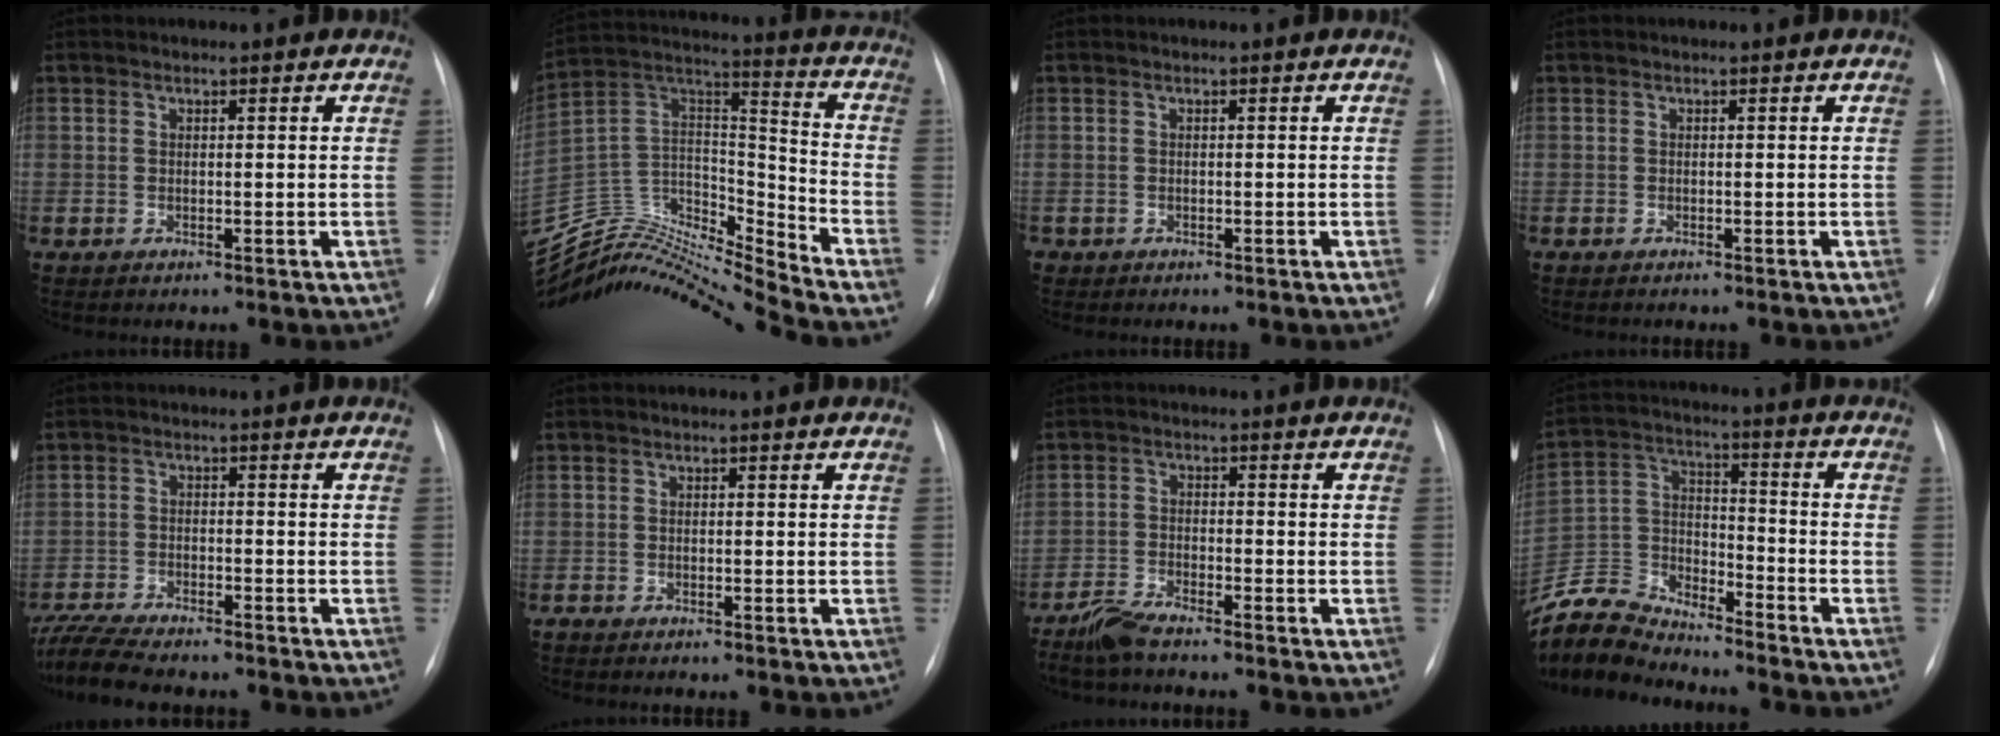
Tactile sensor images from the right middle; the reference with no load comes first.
{"total": 23.8, "force": [-23.0, 0.4, 6.3], "torque": [-0.132, 0.028, -0.395]}
{"total": 0.5, "force": [-0.3, 0.4, 0.0], "torque": [-0.003, 0.003, -0.006]}
{"total": 0.0}
{"total": 11.1, "force": [-9.8, 1.8, 4.8], "torque": [-0.089, -0.012, -0.159]}
{"total": 1.0, "force": [-0.9, 0.3, 0.3], "torque": [-0.005, -0.001, -0.013]}
{"total": 4.7, "force": [-4.3, 0.2, 1.8], "torque": [-0.044, -0.018, -0.088]}
{"total": 11.9, "force": [-11.6, 1.7, 1.9], "torque": [-0.043, 0.017, -0.229]}